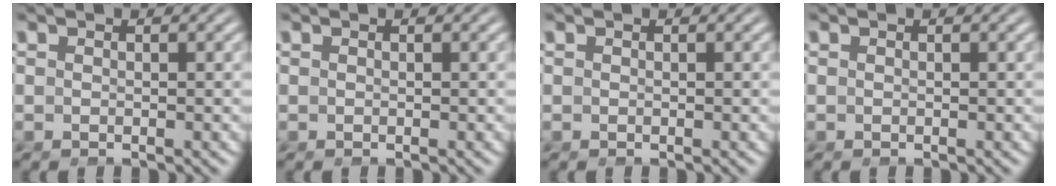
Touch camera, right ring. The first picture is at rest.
{"total": 0.0}
{"total": 0.0}
{"total": 0.0}